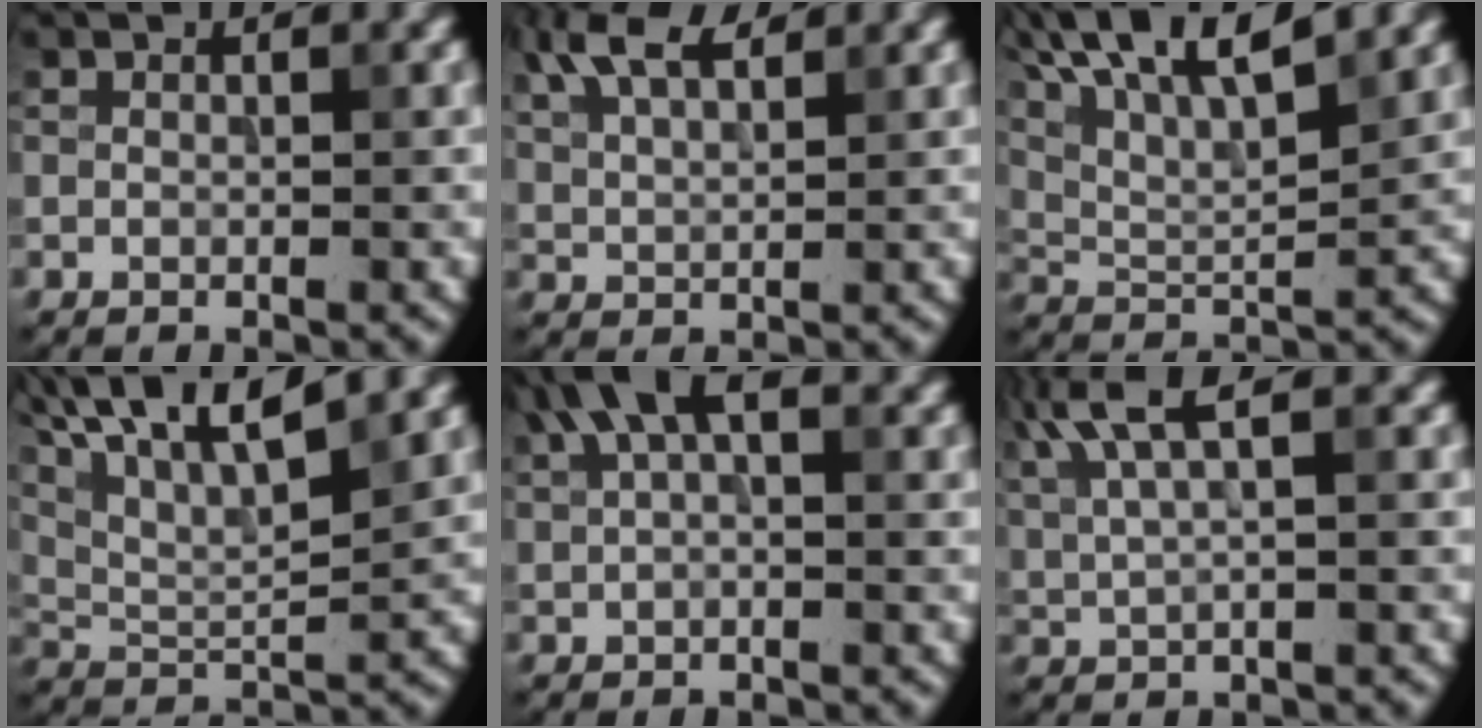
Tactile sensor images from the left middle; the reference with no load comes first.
{"total": 5.2, "force": [3.3, 2.1, 3.4], "torque": [-0.076, 0.017, 0.062]}
{"total": 11.9, "force": [7.7, 3.6, 8.4], "torque": [-0.153, 0.033, 0.099]}
{"total": 12.3, "force": [7.6, 3.8, 8.8], "torque": [-0.165, 0.033, 0.106]}
{"total": 4.9, "force": [2.3, 1.9, 3.9], "torque": [-0.070, 0.015, 0.035]}
{"total": 5.3, "force": [2.9, 1.4, 4.3], "torque": [-0.088, 0.014, 0.059]}